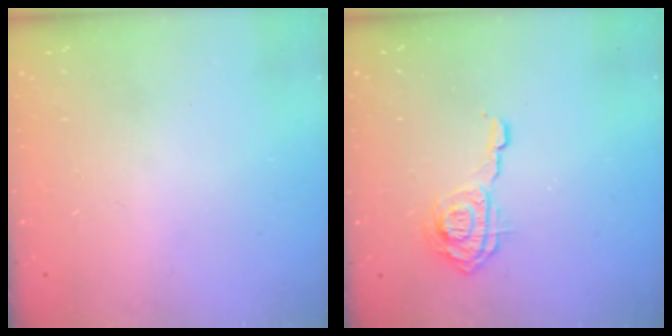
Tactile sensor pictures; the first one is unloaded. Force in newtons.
{"total": 10.3, "press": 10.3, "slide": 1.0}